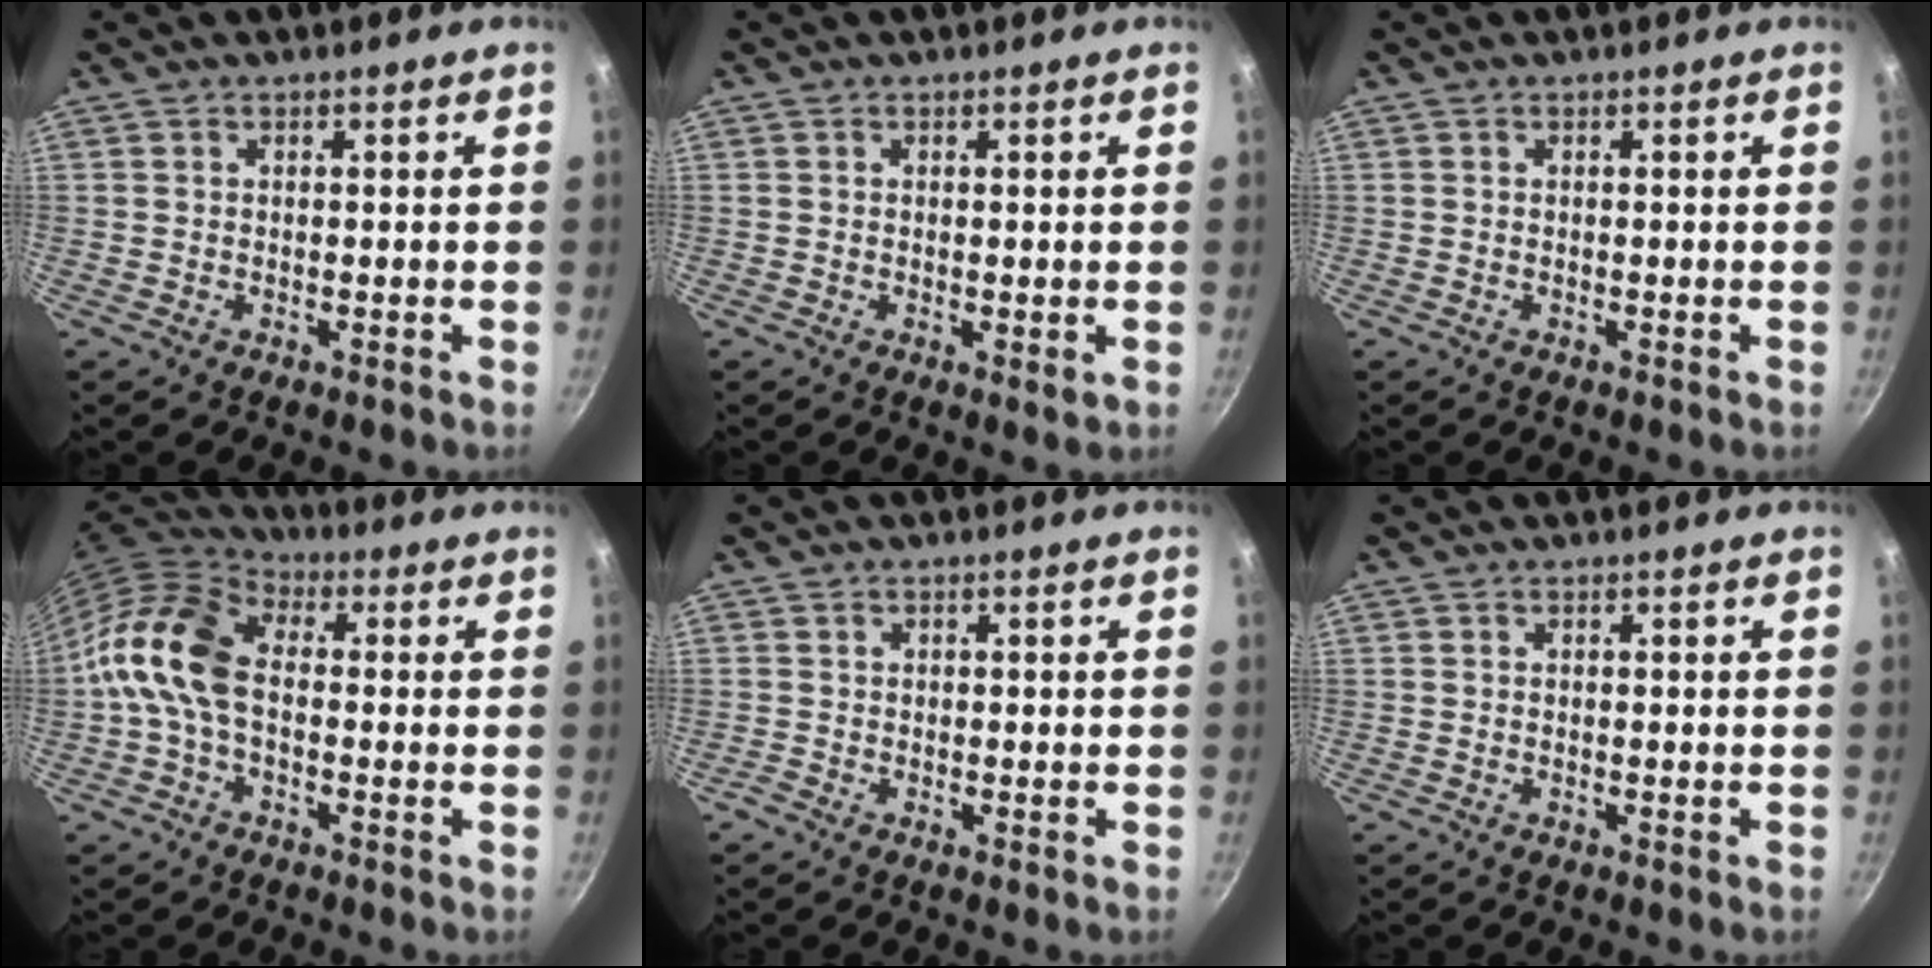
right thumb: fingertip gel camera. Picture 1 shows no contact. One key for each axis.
{"total": 1.2, "fx": 0.0, "fy": 0.4, "fz": 1.2, "tx": -0.018, "ty": -0.006, "tz": -0.001}
{"total": 0.0}
{"total": 12.3, "fx": -1.1, "fy": 7.9, "fz": 9.4, "tx": -0.171, "ty": 0.036, "tz": -0.045}
{"total": 0.9, "fx": -0.6, "fy": 0.7, "fz": 0.1, "tx": -0.004, "ty": 0.003, "tz": -0.011}
{"total": 0.0}